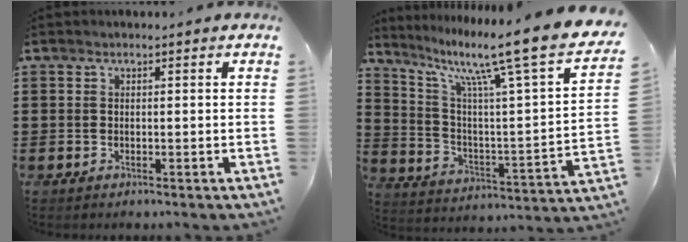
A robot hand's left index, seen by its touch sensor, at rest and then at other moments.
{"total": 12.4, "force": [9.3, -0.1, 8.3], "torque": [-0.167, -0.076, 0.137]}